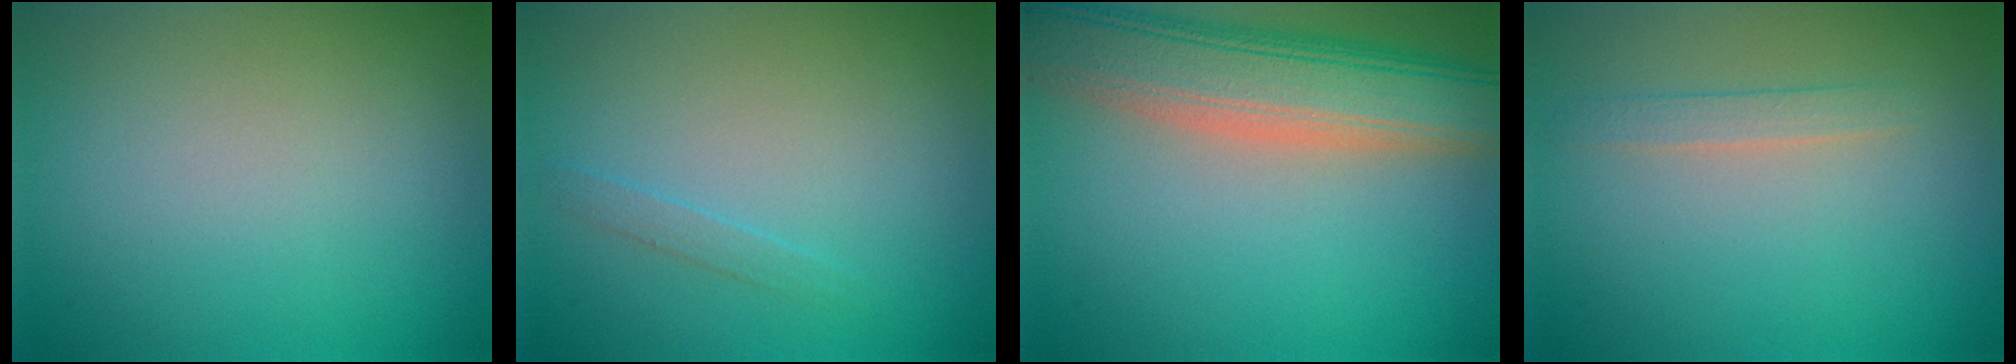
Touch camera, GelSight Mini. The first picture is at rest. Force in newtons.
{"total": 0.9, "press": 0.9, "slide": 0.0}
{"total": 9.1, "press": 9.1, "slide": 0.5}
{"total": 1.3, "press": 1.3, "slide": 0.1}